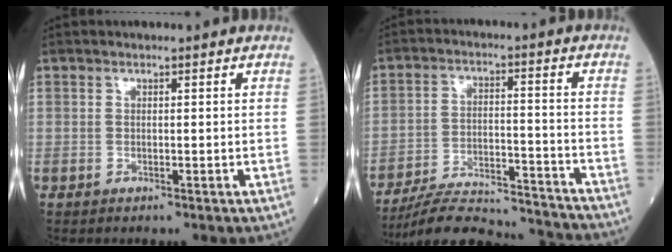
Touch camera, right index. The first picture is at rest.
{"total": 18.2, "force": [-17.5, 1.6, 4.5], "torque": [-0.092, 0.006, -0.263]}